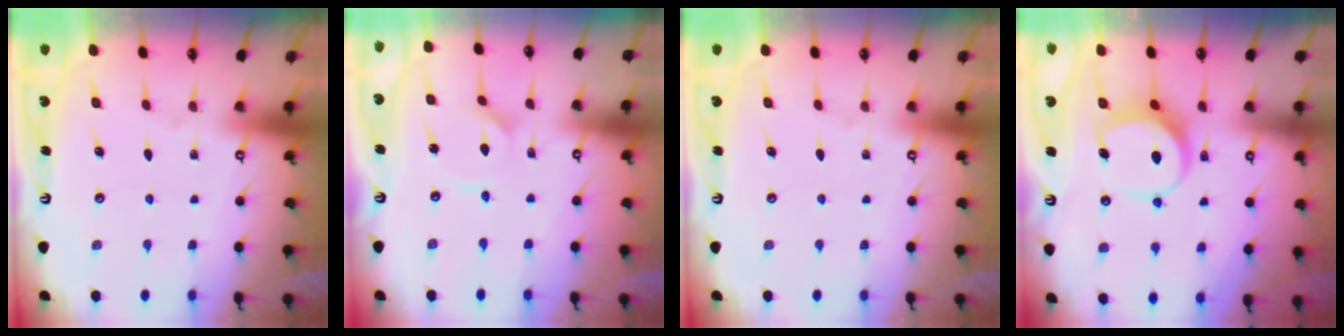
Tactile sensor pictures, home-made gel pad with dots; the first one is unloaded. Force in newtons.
{"total": 1.2, "press": 1.2, "slide": 0.0}
{"total": 0.0}
{"total": 9.3, "press": 9.2, "slide": 0.9}